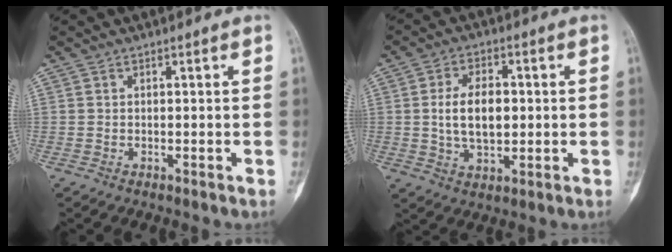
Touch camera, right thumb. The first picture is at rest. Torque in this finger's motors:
{"motor_torque": [0.69, 0.76, 0.74, -0.66, 0.29]}